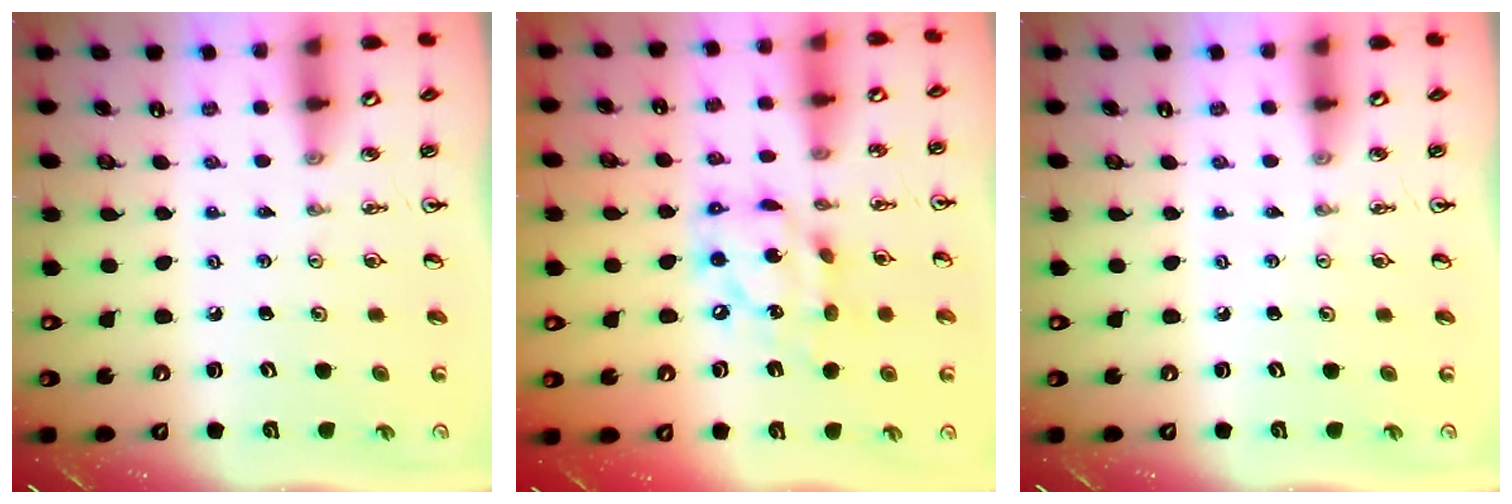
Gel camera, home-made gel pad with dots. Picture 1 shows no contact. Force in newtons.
{"total": 13.7, "press": 13.6, "slide": 1.5}
{"total": 0.0}